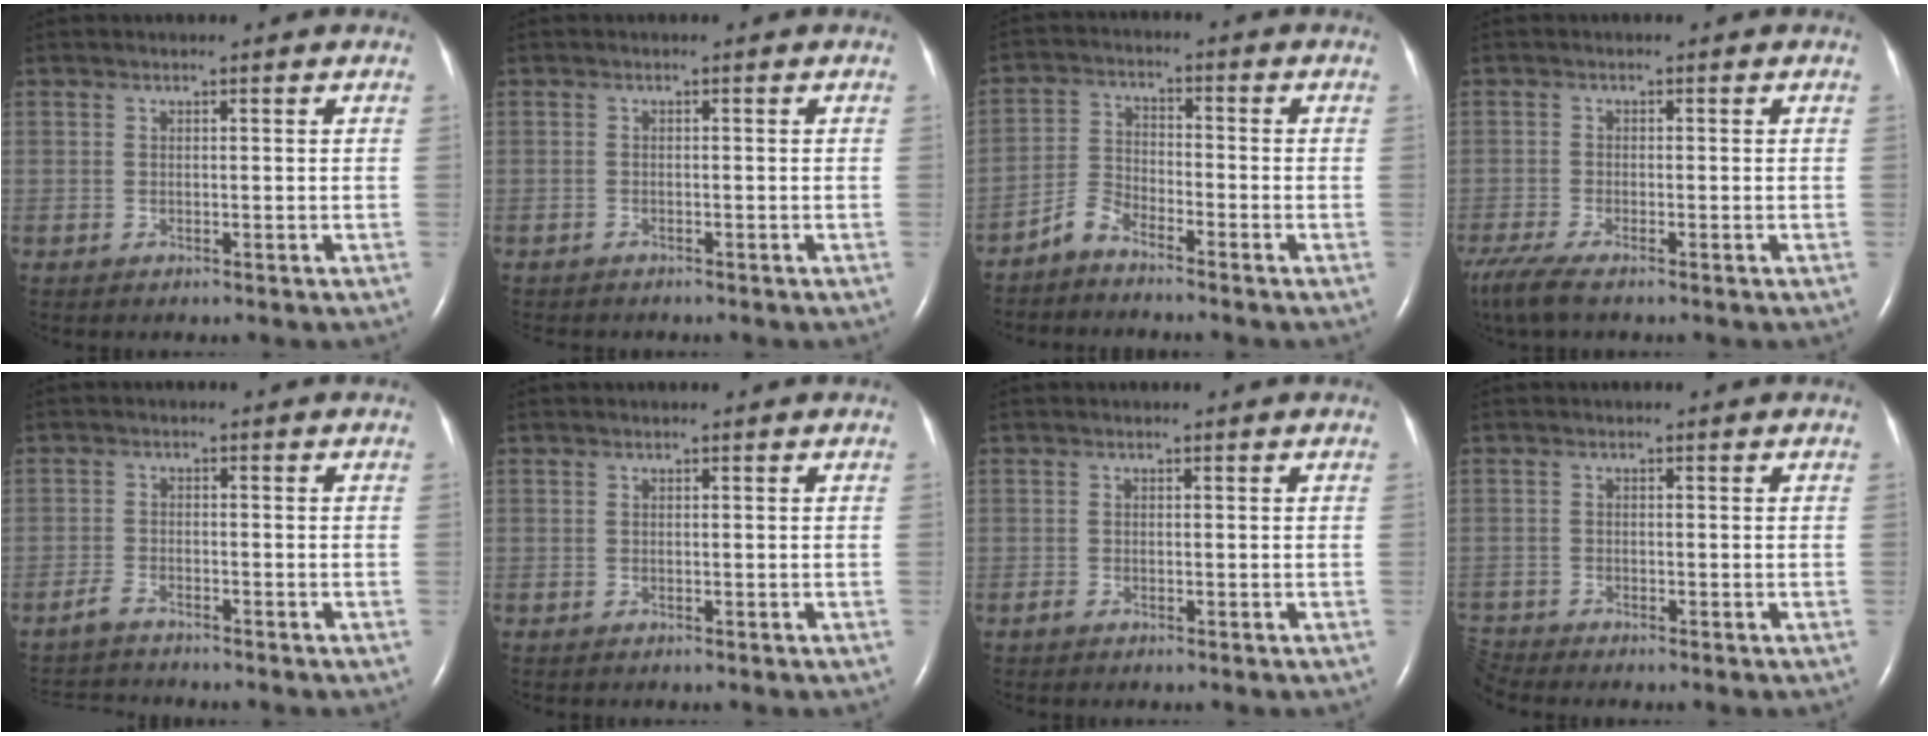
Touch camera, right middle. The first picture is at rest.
{"total": 1.9, "force": [-1.7, 0.6, 0.5], "torque": [-0.015, -0.002, -0.021]}
{"total": 3.9, "force": [-3.6, 0.9, 1.2], "torque": [-0.028, -0.009, -0.074]}
{"total": 5.9, "force": [-4.5, 0.7, 3.7], "torque": [-0.080, -0.019, -0.084]}
{"total": 4.1, "force": [-4.0, 0.0, 0.8], "torque": [-0.018, -0.017, -0.069]}
{"total": 0.0}
{"total": 0.6, "force": [-0.5, 0.2, 0.2], "torque": [-0.010, -0.001, -0.010]}
{"total": 2.0, "force": [-1.9, -0.5, -0.2], "torque": [-0.005, -0.015, -0.038]}